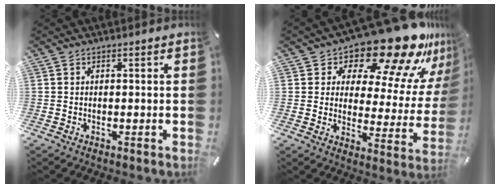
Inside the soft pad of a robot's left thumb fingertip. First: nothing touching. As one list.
[{"total": 20.5, "force": [16.0, 7.2, 10.5], "torque": [-0.146, -0.135, 0.263]}]